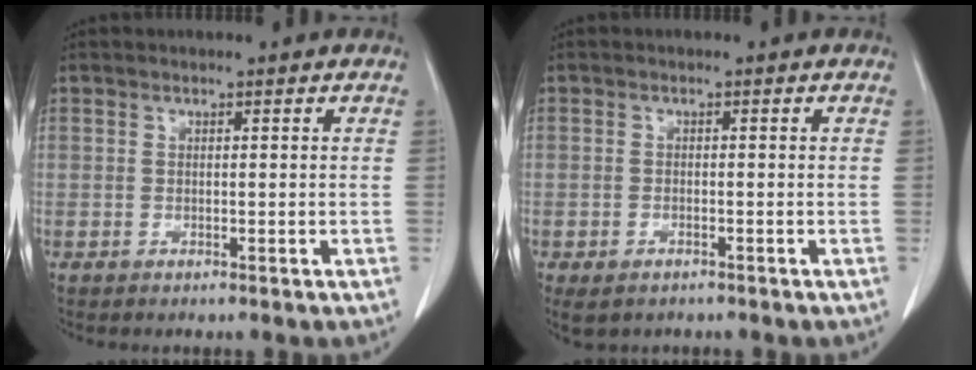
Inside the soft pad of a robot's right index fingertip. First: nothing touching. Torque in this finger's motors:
{"motor_torque": [0.56, -0.75, 0.12, 0.03]}